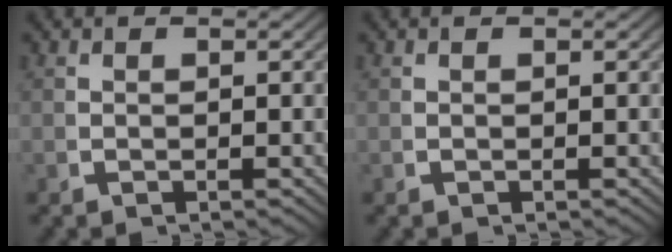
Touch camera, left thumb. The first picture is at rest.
{"total": 0.0}